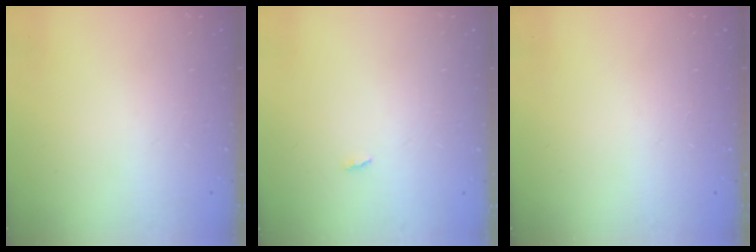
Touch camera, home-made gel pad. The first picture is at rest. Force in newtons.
{"total": 1.8, "press": 1.8, "slide": 0.2}
{"total": 0.0}